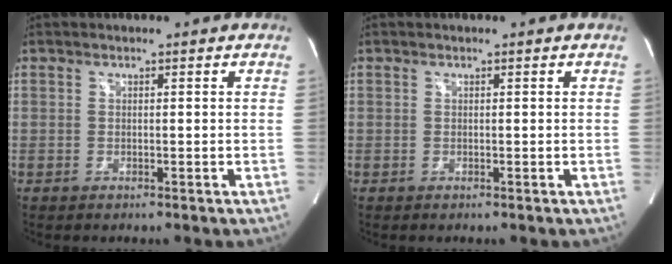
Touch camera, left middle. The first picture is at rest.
{"total": 0.0}